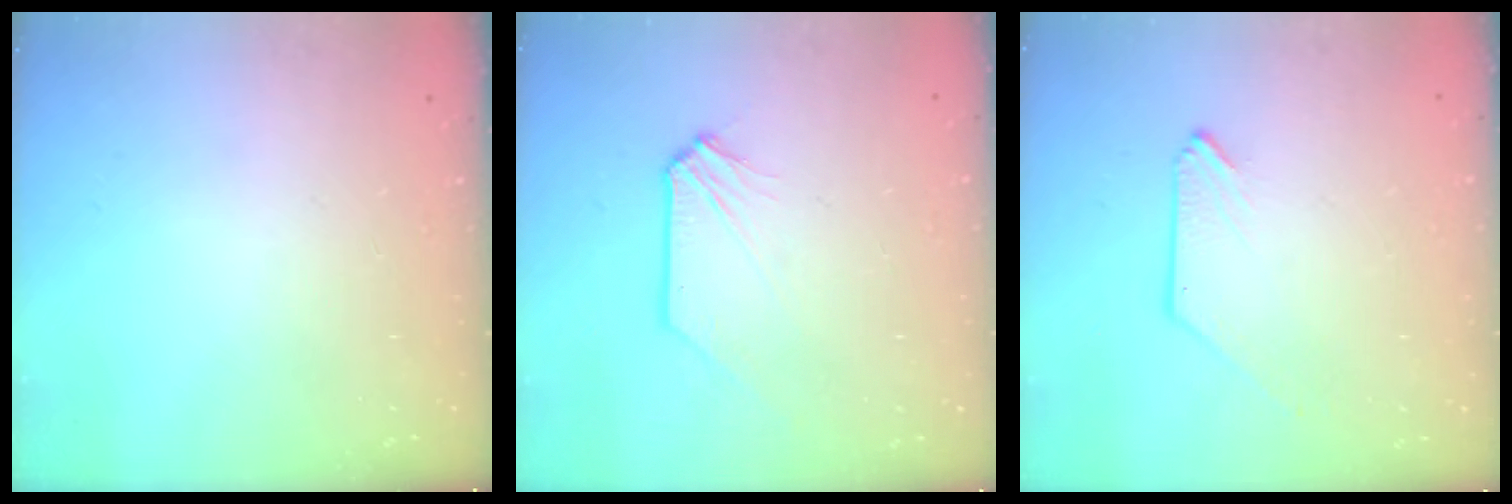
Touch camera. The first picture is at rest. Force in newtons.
{"total": 0.0}
{"total": 0.0}